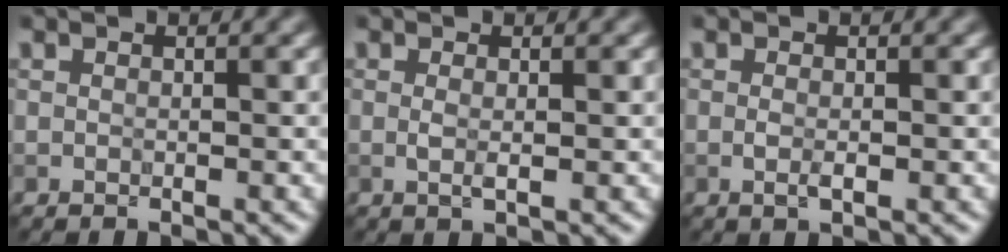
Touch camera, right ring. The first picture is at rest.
{"total": 1.0, "force": [0.1, 0.2, 0.9], "torque": [-0.022, -0.001, 0.001]}
{"total": 1.0, "force": [-0.1, 0.3, 0.9], "torque": [-0.023, -0.002, -0.005]}